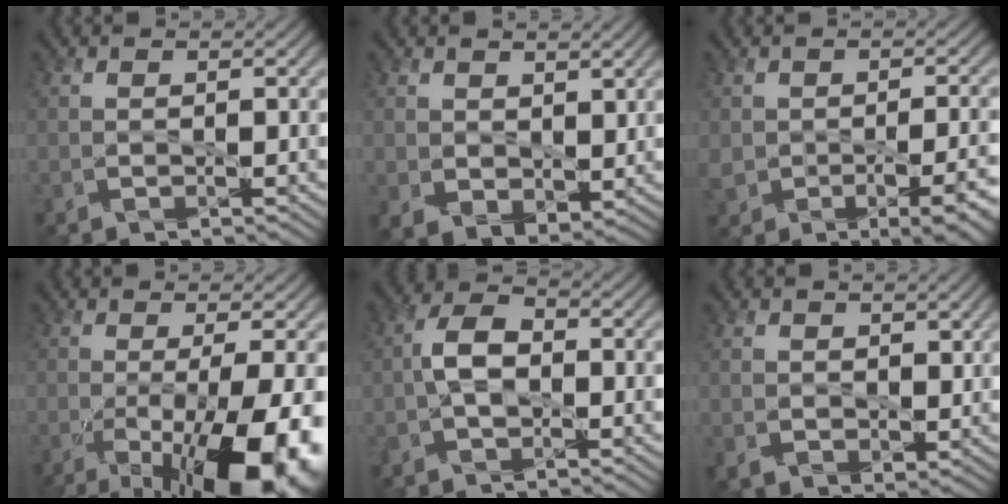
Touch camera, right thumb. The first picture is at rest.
{"total": 4.3, "force": [1.6, 3.2, 2.4], "torque": [-0.068, -0.019, 0.039]}
{"total": 8.5, "force": [-3.5, 5.3, 5.7], "torque": [-0.088, -0.026, -0.035]}
{"total": 14.7, "force": [-5.9, 4.6, 12.6], "torque": [-0.210, -0.037, -0.078]}
{"total": 5.0, "force": [-0.6, 3.2, 3.9], "torque": [-0.087, 0.005, -0.015]}
{"total": 3.0, "force": [1.3, 2.4, 1.3], "torque": [-0.042, -0.012, 0.023]}